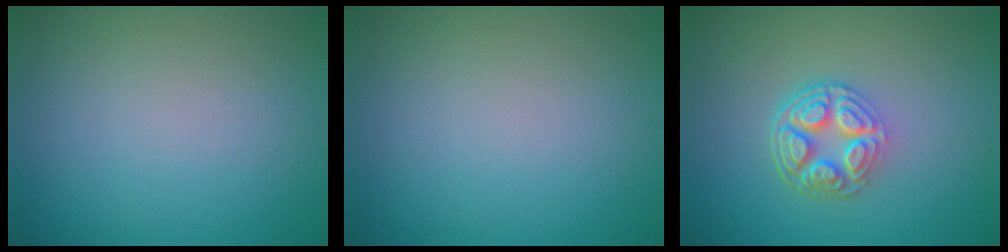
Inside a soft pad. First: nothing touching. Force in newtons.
{"total": 0.0}
{"total": 4.9, "press": 3.6, "slide": 3.3}